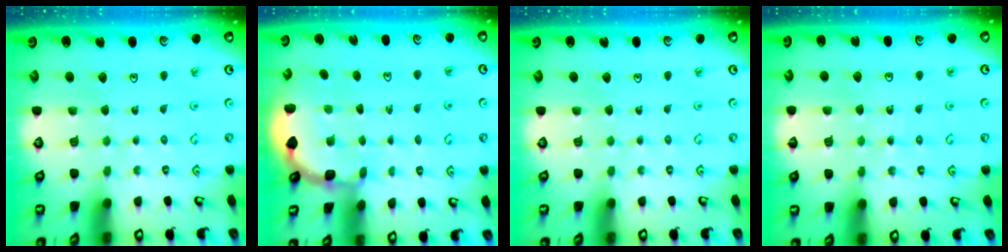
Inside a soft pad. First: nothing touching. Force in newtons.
{"total": 2.1, "press": 2.1, "slide": 0.2}
{"total": 0.0}
{"total": 6.1, "press": 5.9, "slide": 1.4}